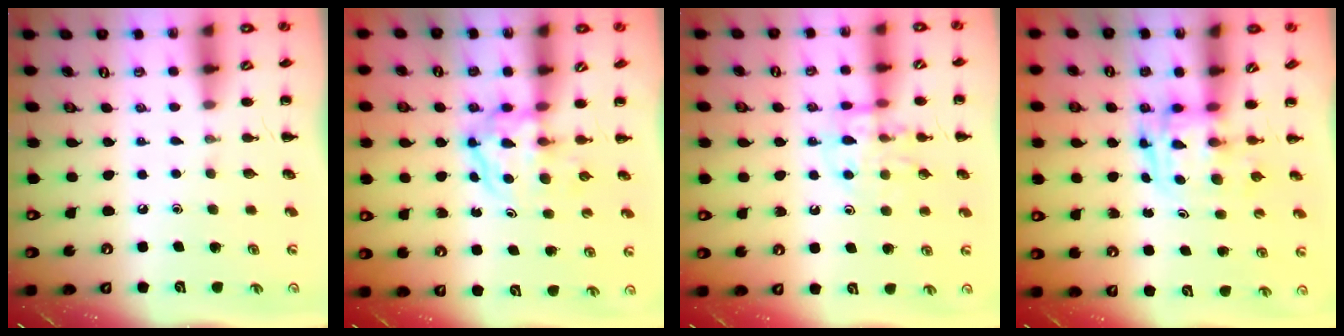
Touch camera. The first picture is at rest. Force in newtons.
{"total": 3.8, "press": 3.7, "slide": 0.4}
{"total": 11.1, "press": 11.0, "slide": 1.3}
{"total": 3.1, "press": 3.1, "slide": 0.5}